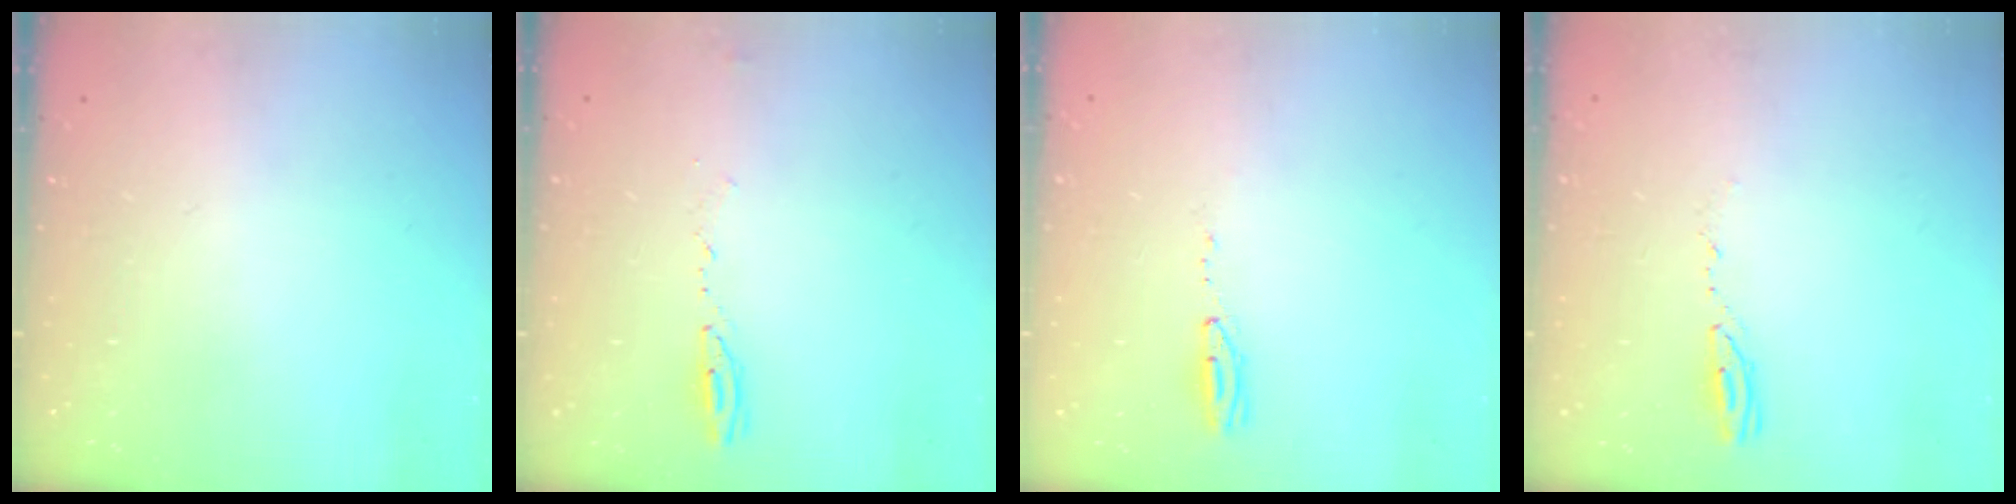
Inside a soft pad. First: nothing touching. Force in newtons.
{"total": 3.7, "press": 3.6, "slide": 1.1}
{"total": 14.6, "press": 5.0, "slide": 13.7}
{"total": 4.1, "press": 4.1, "slide": 0.4}